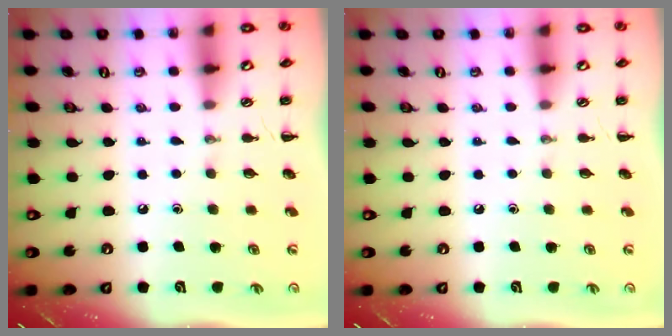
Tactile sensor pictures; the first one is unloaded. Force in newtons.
{"total": 0.0}